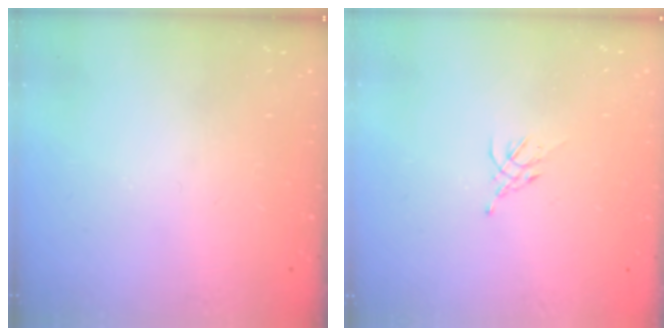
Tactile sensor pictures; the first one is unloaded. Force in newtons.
{"total": 1.9, "press": 1.8, "slide": 0.5}